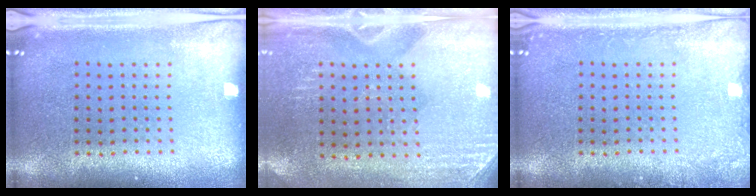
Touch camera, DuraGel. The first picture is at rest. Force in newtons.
{"total": 2.8, "press": 2.5, "slide": 1.3}
{"total": 1.3, "press": 1.3, "slide": 0.1}